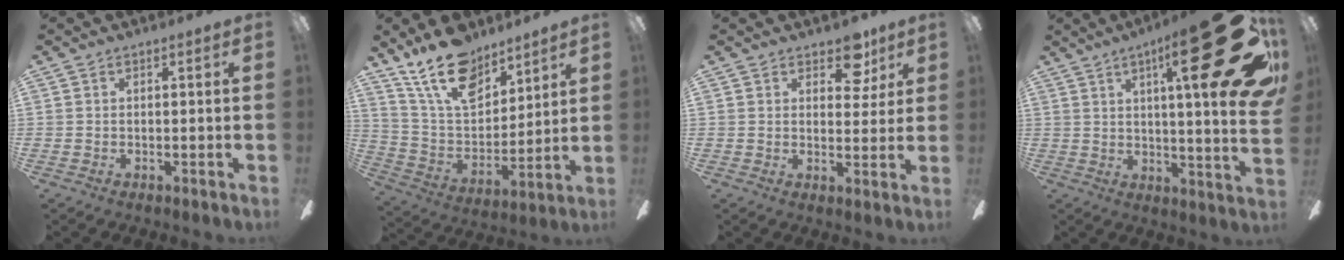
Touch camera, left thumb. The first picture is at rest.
{"total": 18.1, "force": [12.7, 9.1, 9.1], "torque": [-0.166, -0.067, 0.234]}
{"total": 8.3, "force": [5.4, 4.9, 4.0], "torque": [-0.037, -0.026, 0.092]}
{"total": 27.6, "force": [12.1, 5.4, 24.2], "torque": [-0.324, -0.083, 0.187]}